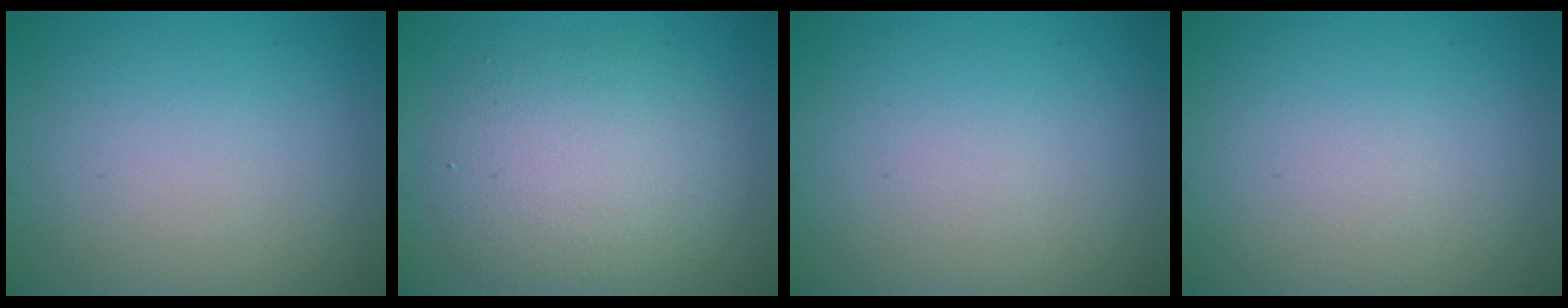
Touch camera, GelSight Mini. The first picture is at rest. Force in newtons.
{"total": 5.5, "press": 5.5, "slide": 0.5}
{"total": 0.0}
{"total": 0.0}